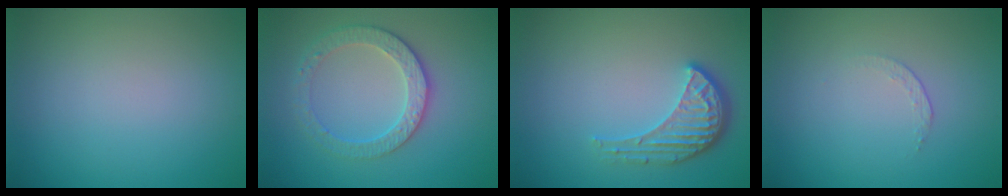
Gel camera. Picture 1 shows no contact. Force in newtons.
{"total": 3.4, "press": 3.1, "slide": 1.3}
{"total": 3.5, "press": 2.8, "slide": 2.1}
{"total": 0.7, "press": 0.4, "slide": 0.6}